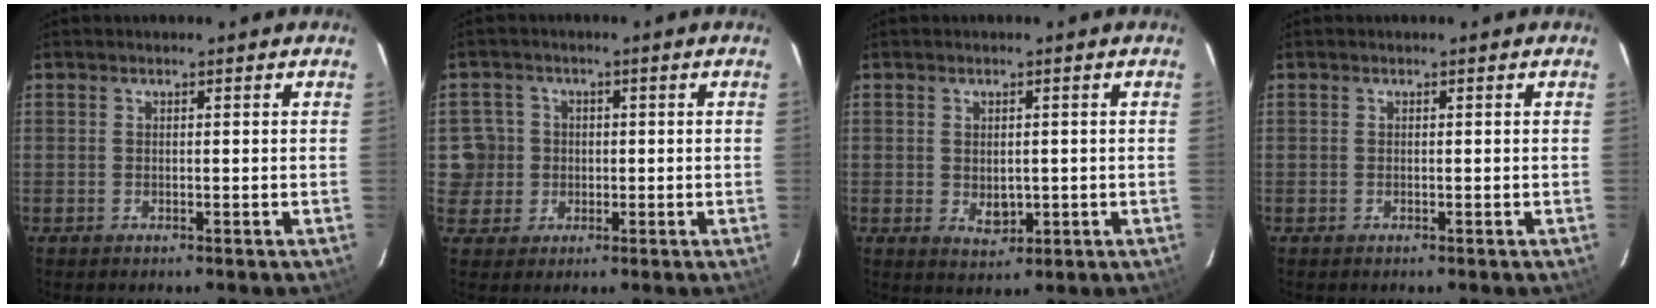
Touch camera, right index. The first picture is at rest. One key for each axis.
{"total": 5.3, "fx": -0.1, "fy": 5.3, "fz": 0.5, "tx": -0.004, "ty": 0.017, "tz": 0.002}
{"total": 3.6, "fx": -0.3, "fy": 2.7, "fz": 2.4, "tx": -0.038, "ty": -0.004, "tz": 0.002}
{"total": 0.0}